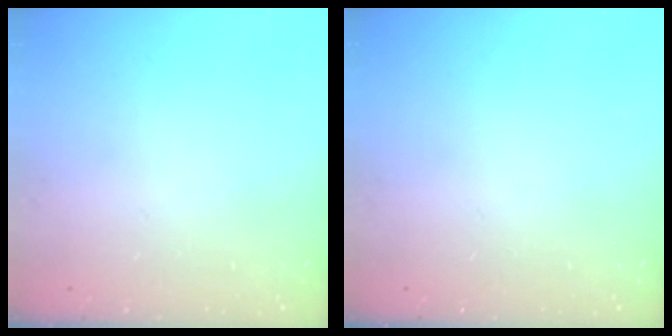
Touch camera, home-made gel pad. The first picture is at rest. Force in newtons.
{"total": 0.0}